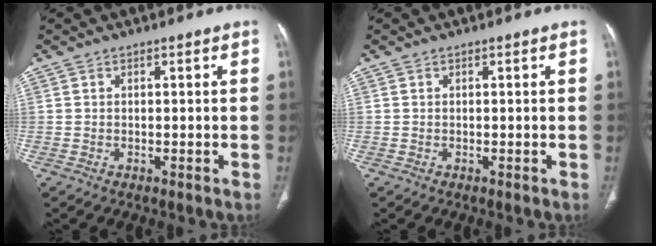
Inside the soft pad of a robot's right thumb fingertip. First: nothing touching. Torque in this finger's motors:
{"motor_torque": [0.02, 0.03, -0.08, -0.07, 0.01]}